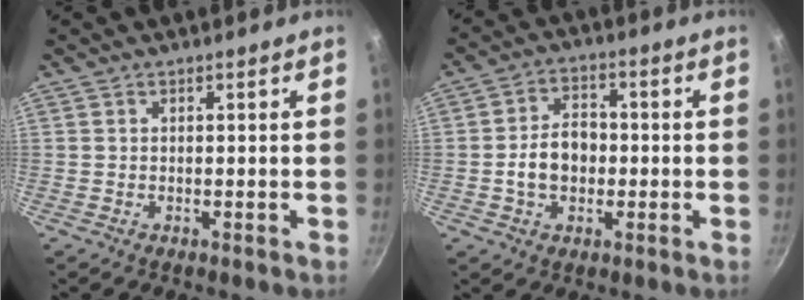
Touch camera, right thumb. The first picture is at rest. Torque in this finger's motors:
{"motor_torque": [0.10, -0.06, 1.11, -0.30, 0.33]}